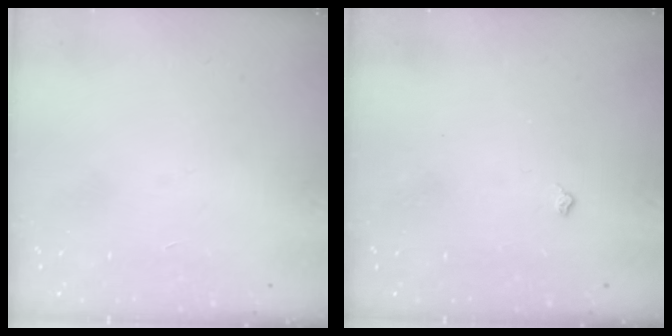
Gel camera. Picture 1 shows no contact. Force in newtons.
{"total": 3.0, "press": 3.0, "slide": 0.5}